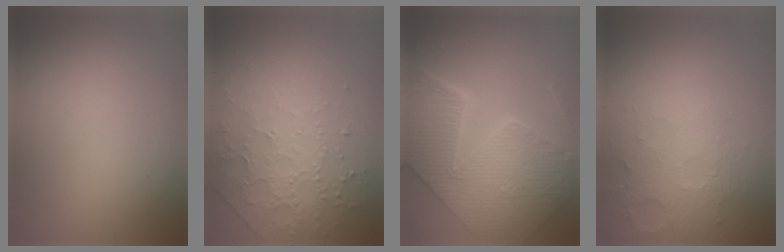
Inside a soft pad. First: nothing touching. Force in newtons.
{"total": 4.6, "press": 3.1, "slide": 3.4}
{"total": 9.4, "press": 6.7, "slide": 6.6}
{"total": 3.6, "press": 3.2, "slide": 1.8}